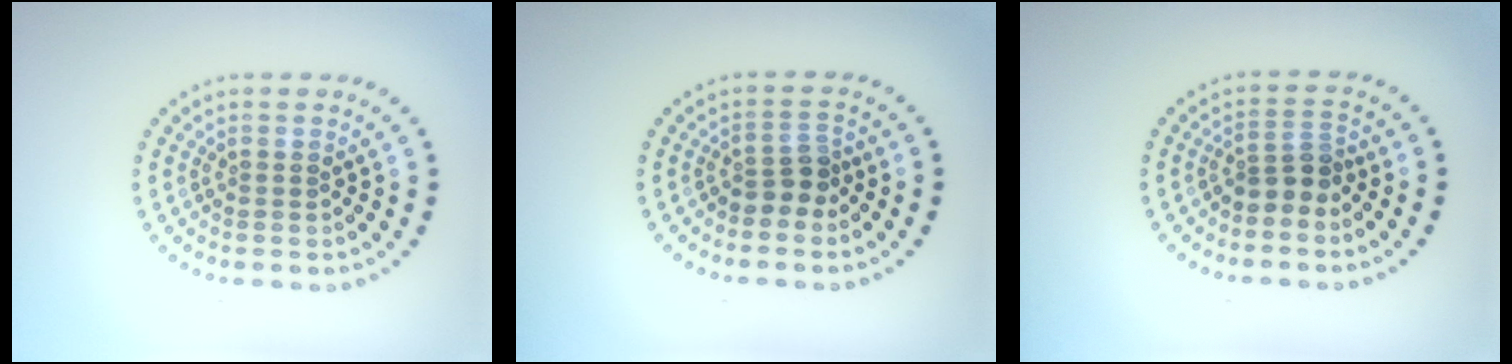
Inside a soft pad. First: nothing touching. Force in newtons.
{"total": 2.2, "press": 1.7, "slide": 1.4}
{"total": 2.4, "press": 1.8, "slide": 1.6}